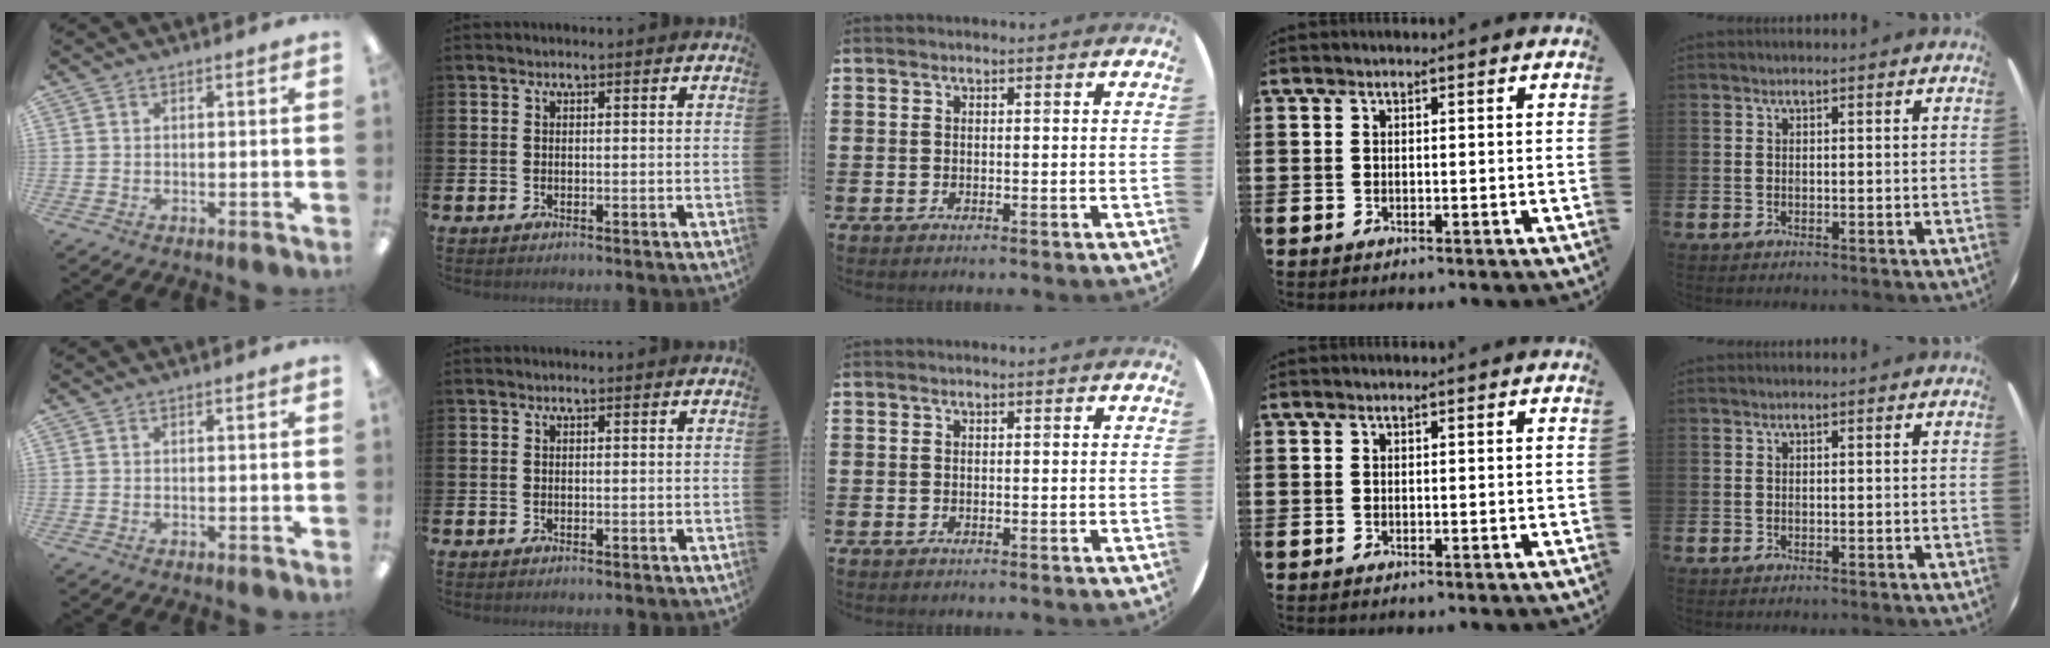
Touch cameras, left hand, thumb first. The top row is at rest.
{}